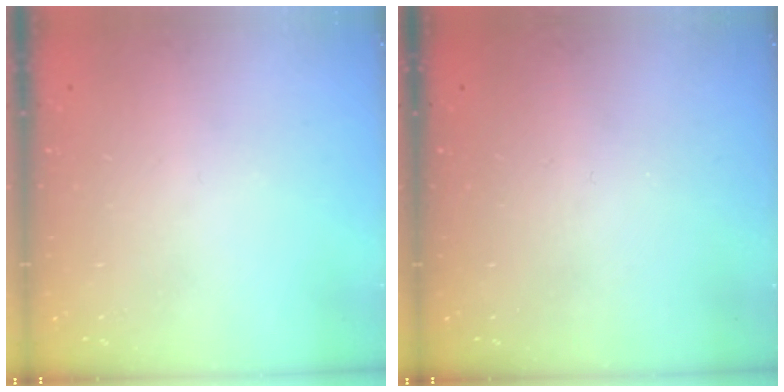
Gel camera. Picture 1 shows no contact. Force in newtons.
{"total": 0.0}